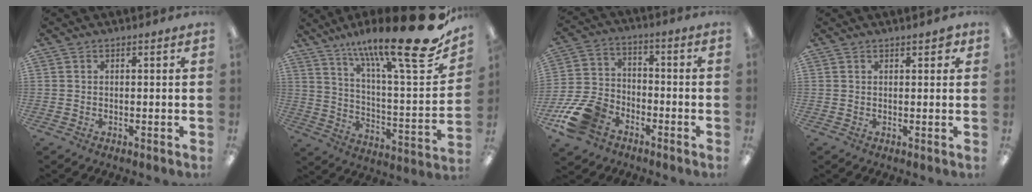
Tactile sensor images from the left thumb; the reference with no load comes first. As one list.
[{"total": 23.5, "force": [16.9, 3.8, 15.9], "torque": [-0.240, -0.119, 0.264]}, {"total": 13.0, "force": [-7.9, 8.3, 6.2], "torque": [-0.132, 0.052, -0.144]}, {"total": 2.0, "force": [1.4, 0.8, 1.2], "torque": [-0.009, -0.003, 0.020]}]